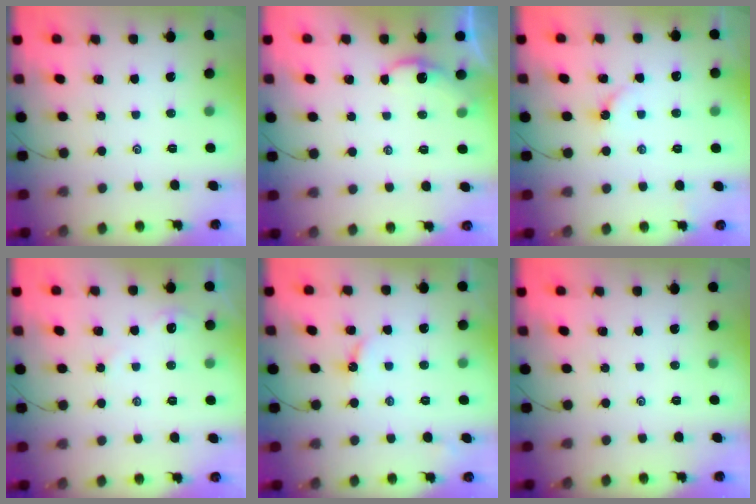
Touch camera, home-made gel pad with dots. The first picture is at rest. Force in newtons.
{"total": 1.3, "press": 1.3, "slide": 0.2}
{"total": 2.5, "press": 2.4, "slide": 0.4}
{"total": 2.2, "press": 2.2, "slide": 0.4}
{"total": 2.8, "press": 2.8, "slide": 0.2}
{"total": 0.0}